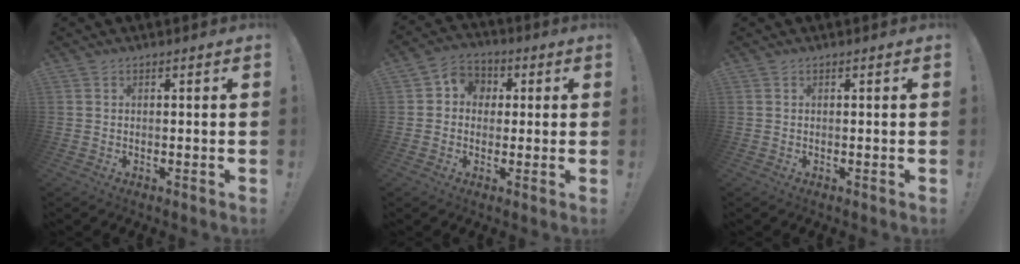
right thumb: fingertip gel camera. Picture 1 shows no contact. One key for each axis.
{"total": 6.1, "fx": -0.1, "fy": 5.8, "fz": 1.9, "tx": -0.020, "ty": 0.009, "tz": 0.000}
{"total": 0.0}